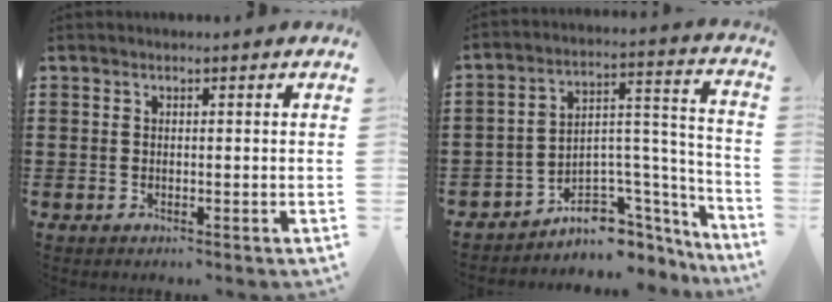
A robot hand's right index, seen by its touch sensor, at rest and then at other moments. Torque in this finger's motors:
{"motor_torque": [-0.48, 0.12, -1.05, -0.21]}